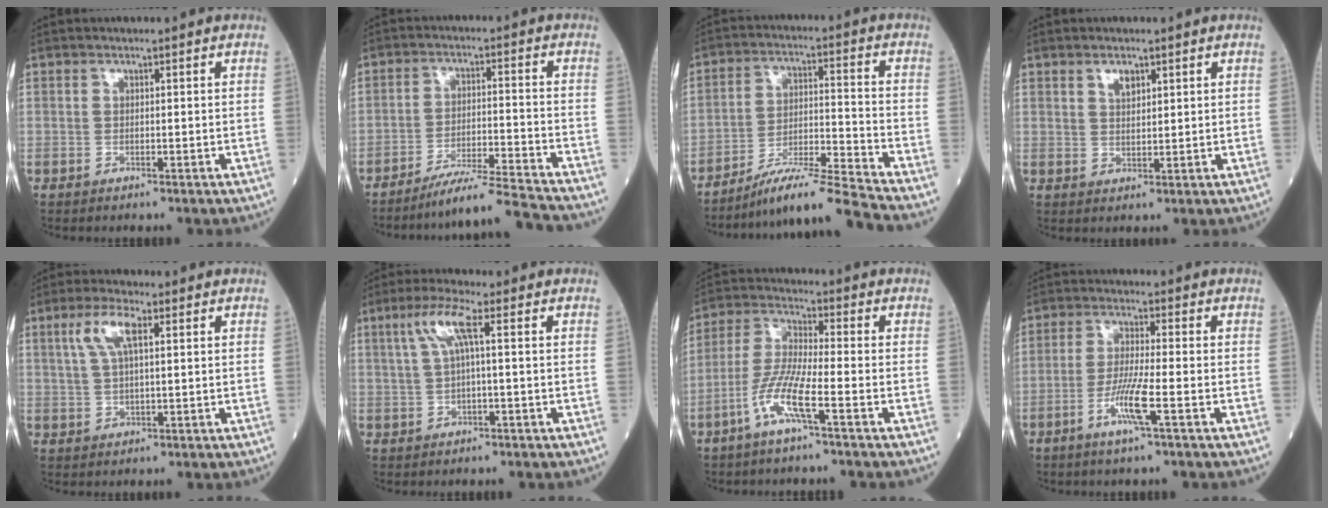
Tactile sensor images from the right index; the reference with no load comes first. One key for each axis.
{"total": 11.2, "fx": -10.5, "fy": -2.0, "fz": 3.3, "tx": -0.040, "ty": -0.004, "tz": -0.178}
{"total": 11.9, "fx": -10.7, "fy": -2.6, "fz": 4.4, "tx": -0.069, "ty": 0.005, "tz": -0.190}
{"total": 2.4, "fx": 1.4, "fy": 1.2, "fz": 1.5, "tx": -0.027, "ty": 0.001, "tz": 0.028}
{"total": 5.6, "fx": 2.2, "fy": 1.5, "fz": 5.0, "tx": -0.109, "ty": 0.015, "tz": 0.046}
{"total": 5.1, "fx": 1.5, "fy": 0.2, "fz": 4.9, "tx": -0.106, "ty": 0.021, "tz": 0.033}
{"total": 8.0, "fx": -3.9, "fy": 0.1, "fz": 7.0, "tx": -0.150, "ty": 0.001, "tz": -0.082}
{"total": 6.4, "fx": -2.7, "fy": -0.4, "fz": 5.8, "tx": -0.115, "ty": -0.012, "tz": -0.056}